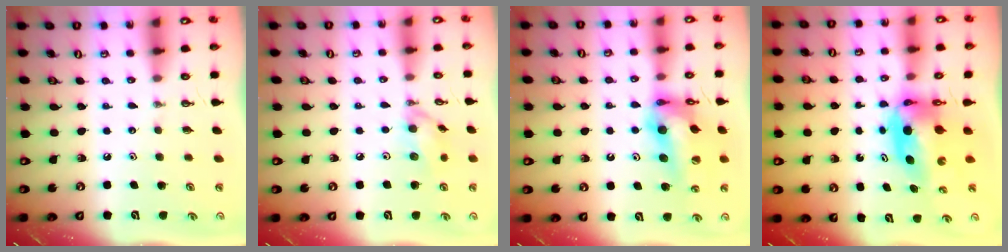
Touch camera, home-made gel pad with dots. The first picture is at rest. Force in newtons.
{"total": 10.0, "press": 10.0, "slide": 1.2}
{"total": 18.5, "press": 17.8, "slide": 5.3}
{"total": 6.6, "press": 6.5, "slide": 0.6}